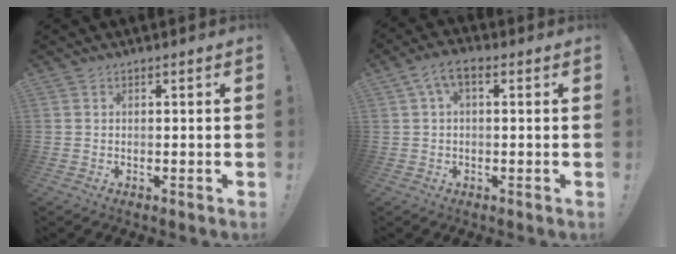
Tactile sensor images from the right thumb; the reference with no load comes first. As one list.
[{"total": 5.0, "force": [0.9, 2.2, 4.3], "torque": [-0.080, 0.006, 0.020]}]